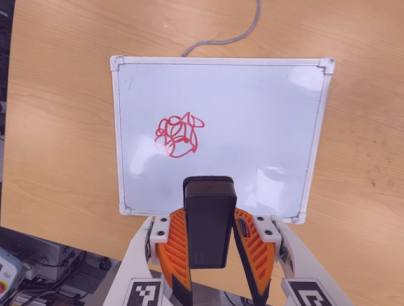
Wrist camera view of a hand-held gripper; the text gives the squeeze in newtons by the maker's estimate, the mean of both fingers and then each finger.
{"total": 5.8, "left": 5.0, "right": 6.7}